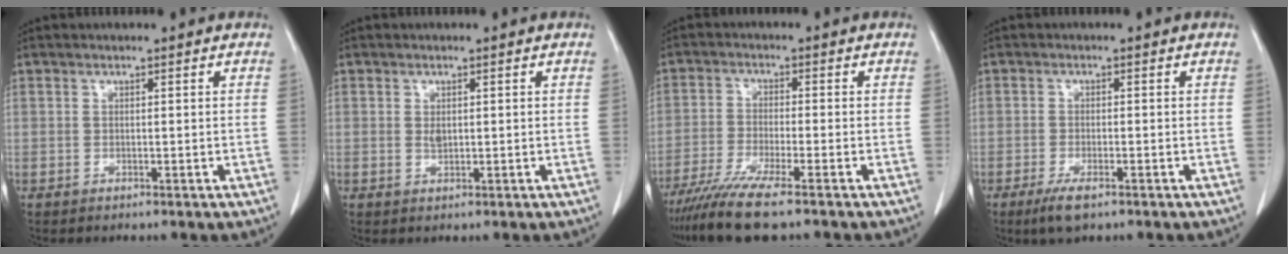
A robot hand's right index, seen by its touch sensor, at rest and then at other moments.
{"total": 1.2, "force": [0.3, 0.7, 0.9], "torque": [-0.017, -0.004, 0.008]}
{"total": 8.6, "force": [-6.6, -0.2, 5.5], "torque": [-0.096, -0.025, -0.115]}
{"total": 3.7, "force": [-2.3, 0.9, 2.7], "torque": [-0.054, -0.005, -0.036]}